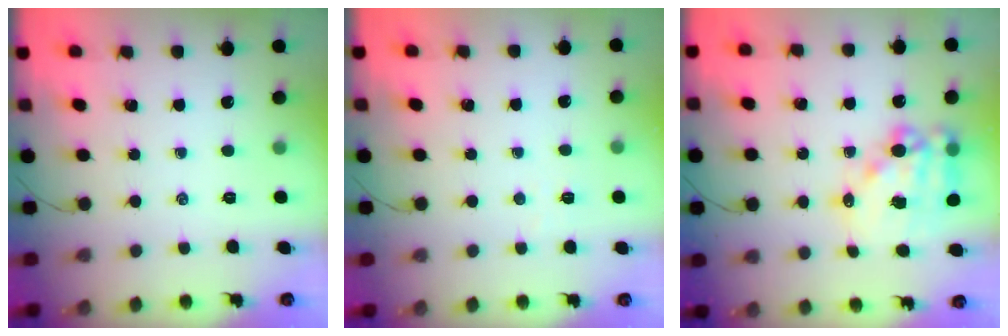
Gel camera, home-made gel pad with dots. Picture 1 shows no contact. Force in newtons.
{"total": 2.9, "press": 2.8, "slide": 0.6}
{"total": 15.8, "press": 15.4, "slide": 3.4}